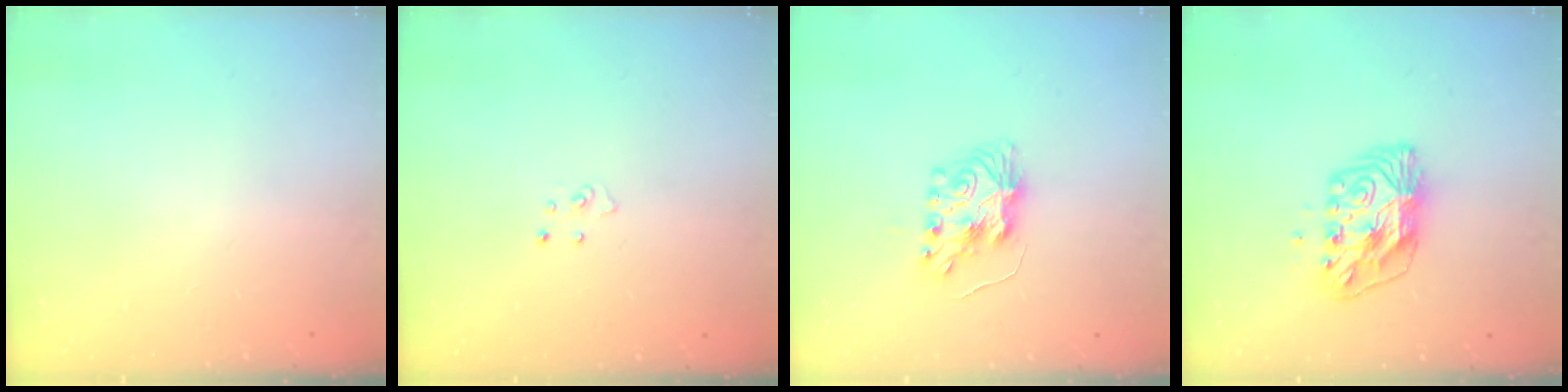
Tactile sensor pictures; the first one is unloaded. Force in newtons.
{"total": 3.7, "press": 3.7, "slide": 0.3}
{"total": 8.5, "press": 8.5, "slide": 0.6}
{"total": 8.9, "press": 8.8, "slide": 0.9}